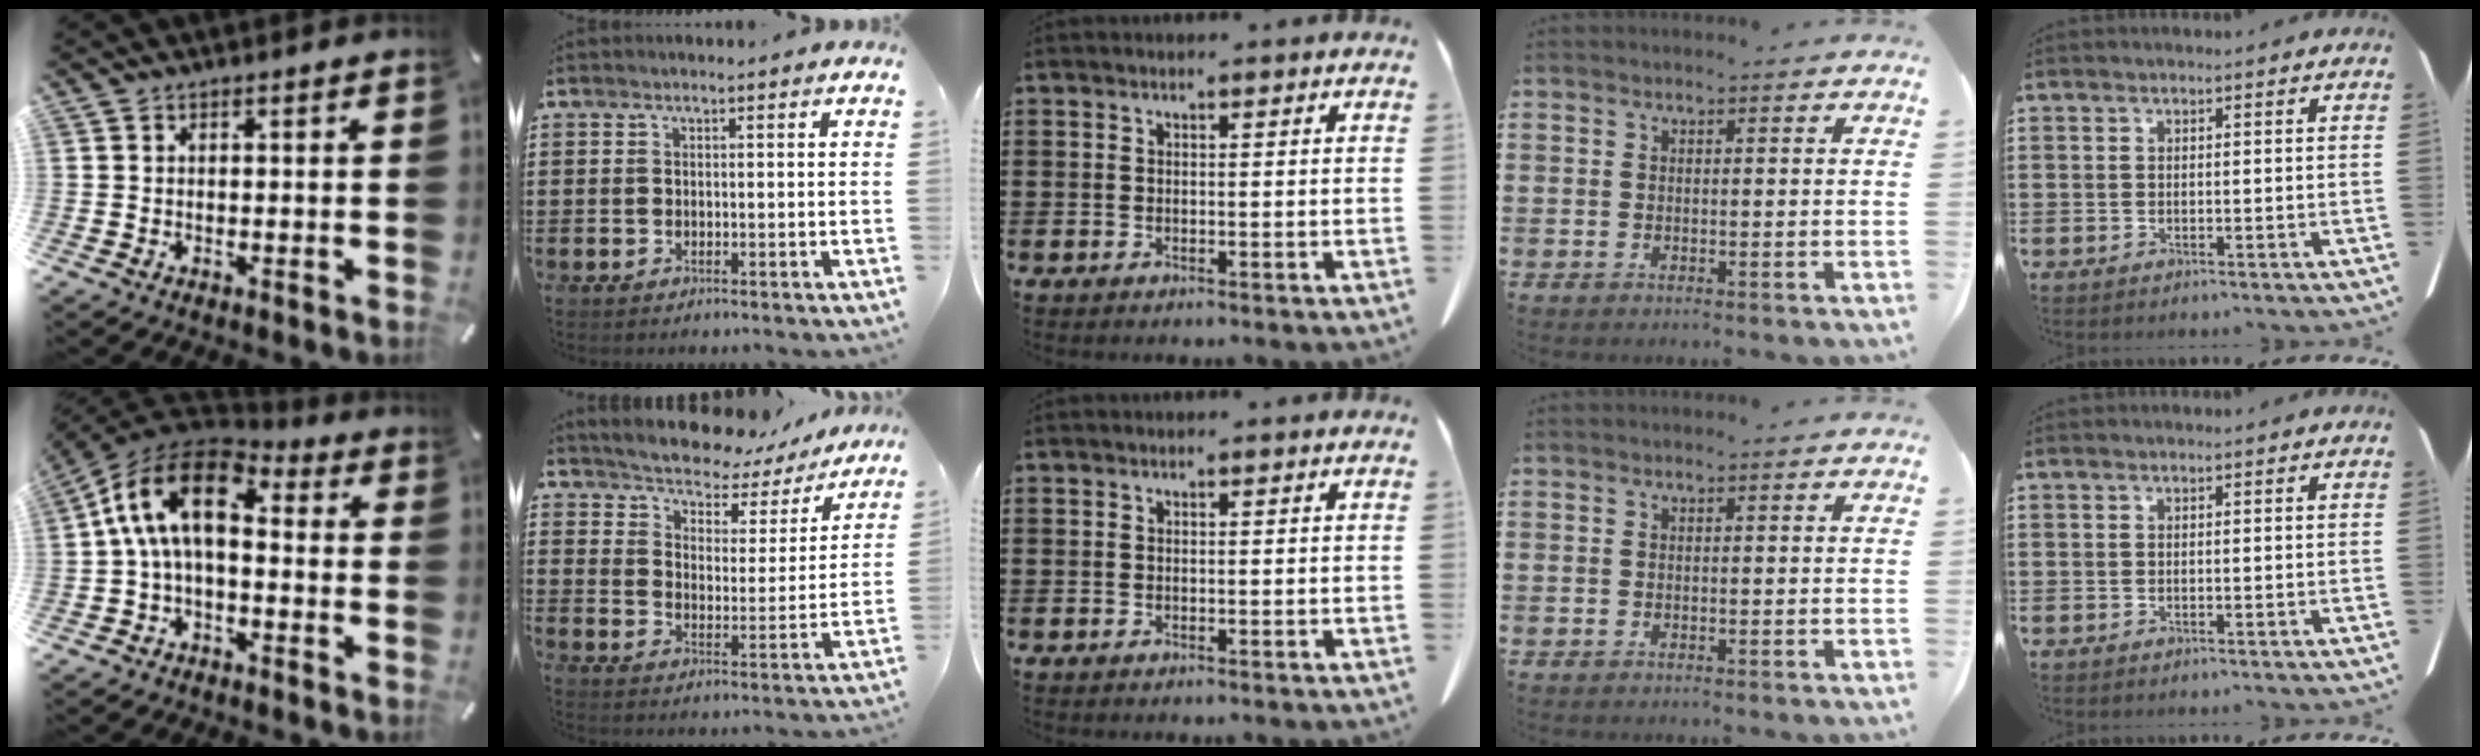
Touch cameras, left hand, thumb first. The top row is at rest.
{"thumb": {"total": 14.8, "force": [1.6, 8.8, 11.7], "torque": [-0.235, 0.008, 0.022]}, "index": {"total": 4.3, "force": [4.1, 0.9, 0.8], "torque": [-0.041, -0.035, 0.062]}}